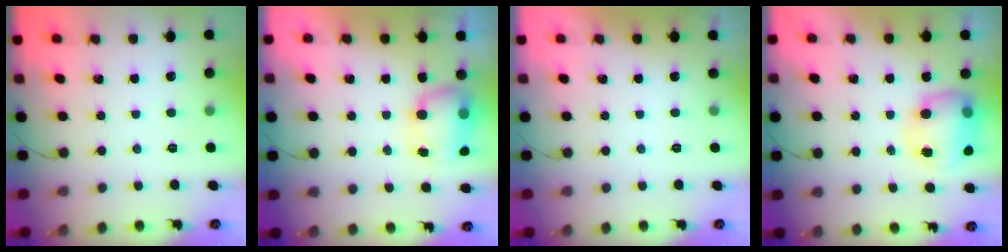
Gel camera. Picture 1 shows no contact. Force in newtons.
{"total": 7.9, "press": 7.7, "slide": 1.9}
{"total": 0.0}
{"total": 10.1, "press": 9.7, "slide": 2.8}